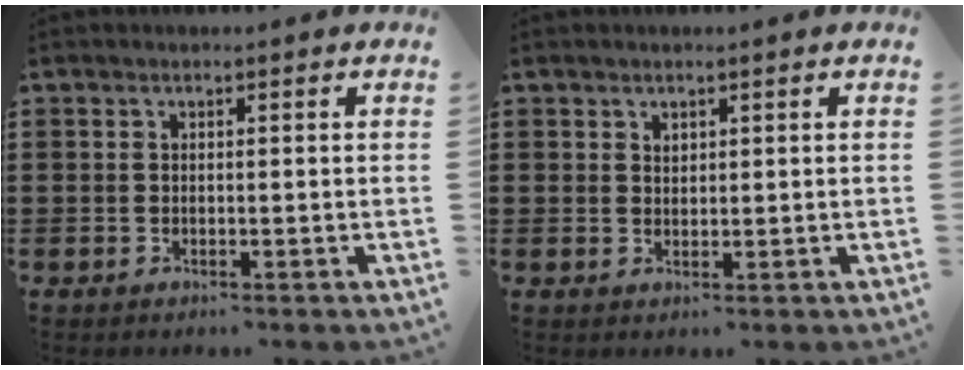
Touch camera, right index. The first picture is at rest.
{"total": 1.1, "force": [0.9, 0.7, 0.2], "torque": [-0.005, 0.002, 0.017]}